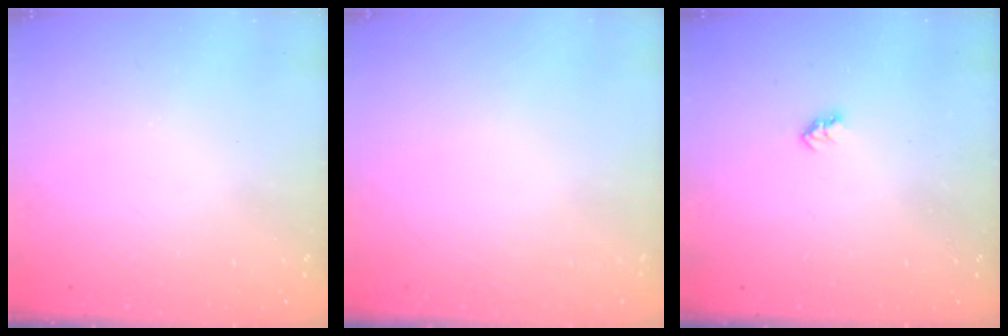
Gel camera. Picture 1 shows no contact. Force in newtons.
{"total": 0.0}
{"total": 2.6, "press": 2.6, "slide": 0.4}